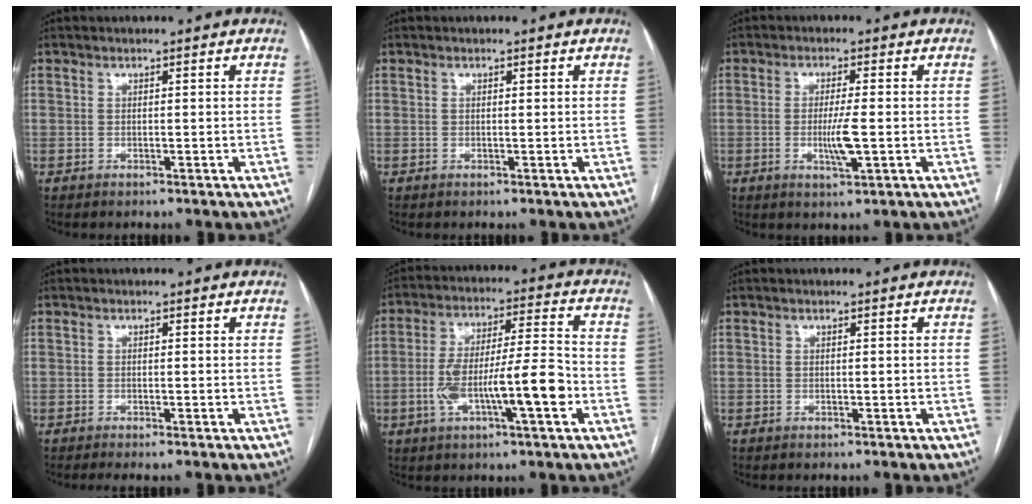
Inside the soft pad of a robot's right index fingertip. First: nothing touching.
{"total": 0.0}
{"total": 4.9, "force": [-0.8, 0.2, 4.8], "torque": [-0.091, -0.008, -0.012]}
{"total": 0.5, "force": [-0.4, -0.1, 0.3], "torque": [-0.011, 0.000, -0.010]}
{"total": 13.1, "force": [-3.8, 1.8, 12.4], "torque": [-0.220, 0.016, -0.062]}
{"total": 0.0}